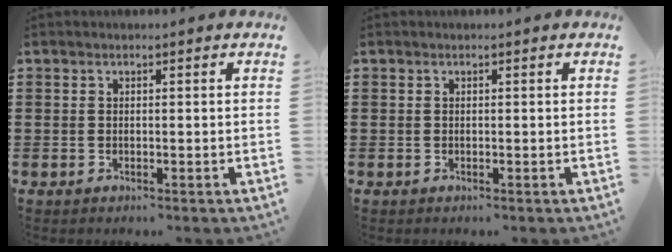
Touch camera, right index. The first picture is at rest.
{"total": 0.0}